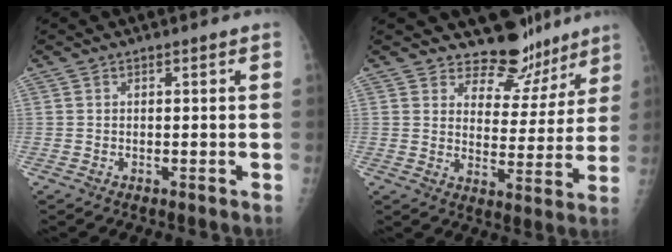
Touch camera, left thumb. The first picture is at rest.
{"total": 11.1, "force": [9.7, 5.3, 1.0], "torque": [0.032, -0.084, 0.125]}